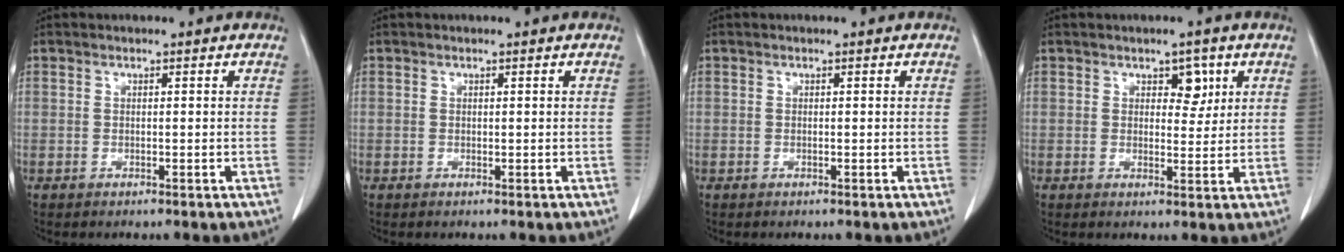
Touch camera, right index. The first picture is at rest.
{"total": 0.0}
{"total": 0.0}
{"total": 3.3, "force": [1.5, 2.0, 2.2], "torque": [-0.020, 0.002, 0.021]}